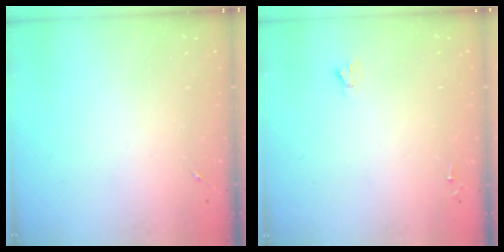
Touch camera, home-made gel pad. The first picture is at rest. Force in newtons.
{"total": 1.8, "press": 1.8, "slide": 0.1}